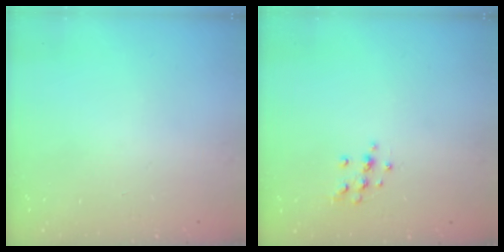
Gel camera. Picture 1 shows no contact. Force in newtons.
{"total": 9.0, "press": 8.9, "slide": 0.8}